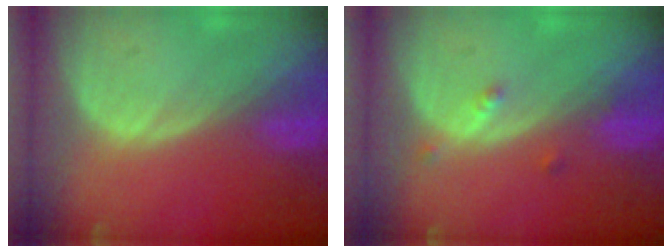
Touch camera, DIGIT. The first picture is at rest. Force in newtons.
{"total": 1.9, "press": 1.5, "slide": 1.0}